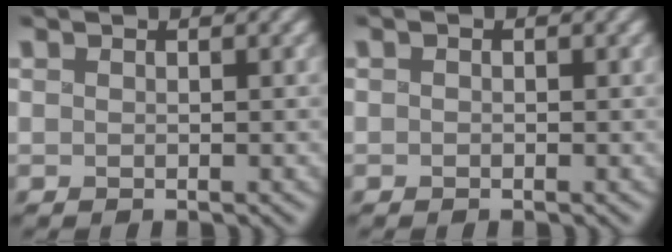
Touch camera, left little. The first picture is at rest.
{"total": 0.5, "force": [-0.4, 0.2, 0.2], "torque": [-0.002, 0.000, -0.012]}